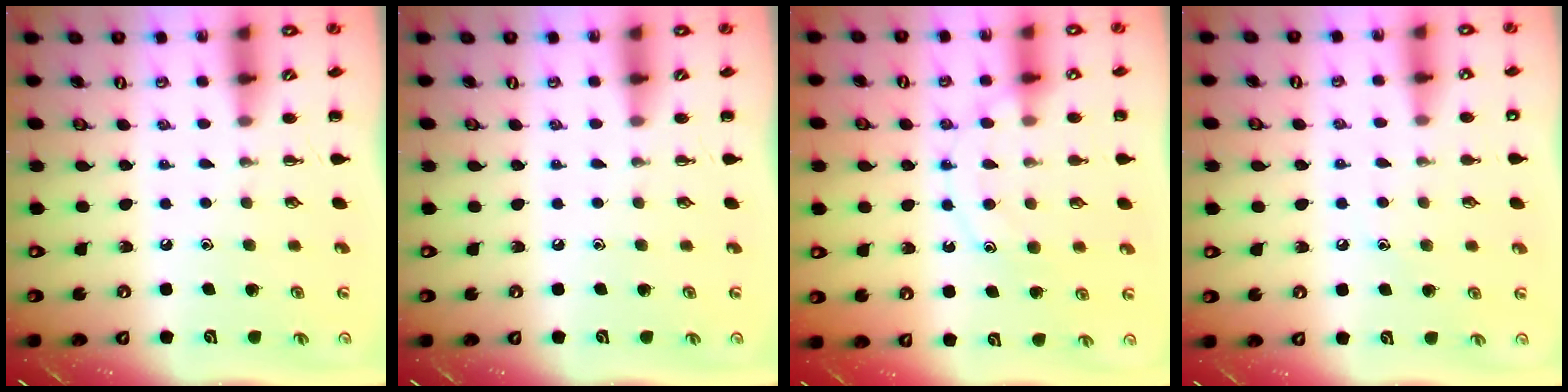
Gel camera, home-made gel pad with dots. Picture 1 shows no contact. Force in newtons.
{"total": 0.0}
{"total": 12.8, "press": 12.7, "slide": 1.0}
{"total": 6.4, "press": 6.2, "slide": 1.6}